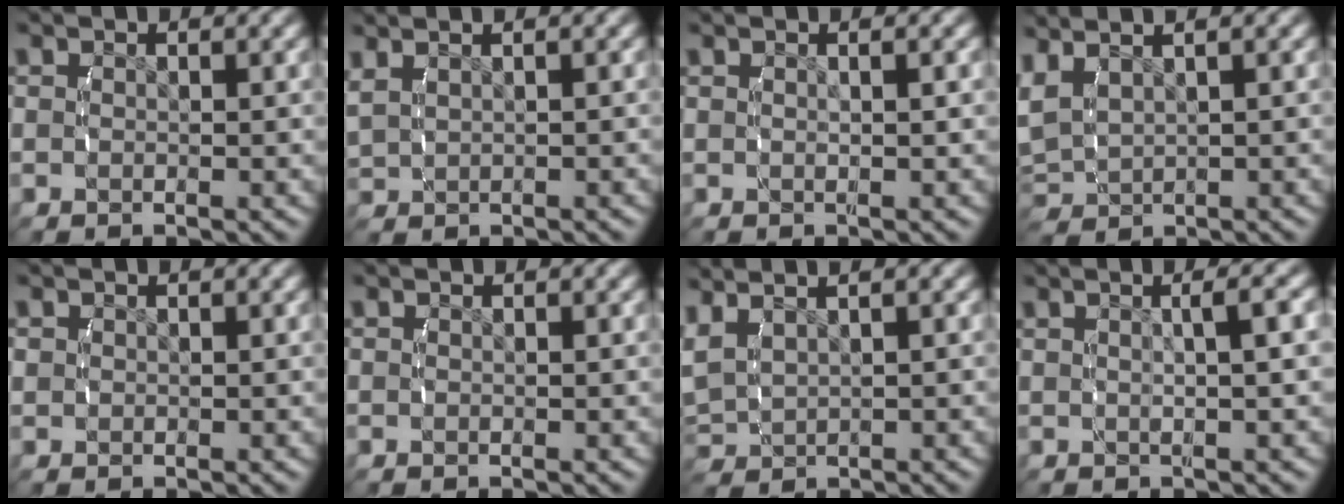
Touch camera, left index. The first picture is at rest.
{"total": 2.6, "force": [1.2, 1.7, 1.6], "torque": [-0.032, 0.016, 0.022]}
{"total": 0.7, "force": [0.3, -0.1, 0.6], "torque": [-0.008, 0.005, 0.008]}
{"total": 5.2, "force": [1.6, 3.9, 3.0], "torque": [-0.088, -0.002, 0.034]}
{"total": 0.8, "force": [0.2, 0.7, 0.2], "torque": [-0.009, -0.004, 0.009]}
{"total": 0.0}
{"total": 4.7, "force": [1.7, 3.3, 2.8], "torque": [-0.075, 0.004, 0.034]}
{"total": 2.9, "force": [1.1, 0.6, 2.6], "torque": [-0.026, 0.017, 0.014]}